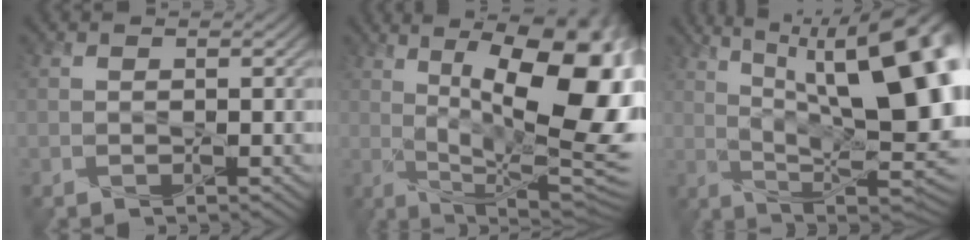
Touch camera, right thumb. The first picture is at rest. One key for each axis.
{"total": 19.4, "fx": 4.2, "fy": 7.3, "fz": 17.5, "tx": -0.256, "ty": 0.017, "tz": 0.060}
{"total": 19.8, "fx": 5.1, "fy": 7.7, "fz": 17.5, "tx": -0.242, "ty": 0.029, "tz": 0.070}